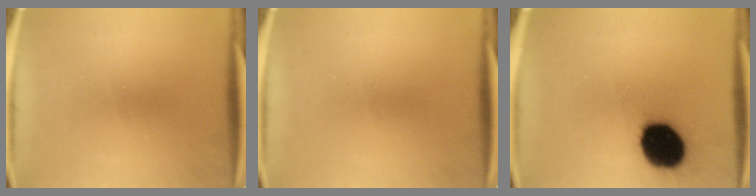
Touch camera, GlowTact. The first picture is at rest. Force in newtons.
{"total": 0.0}
{"total": 18.9}